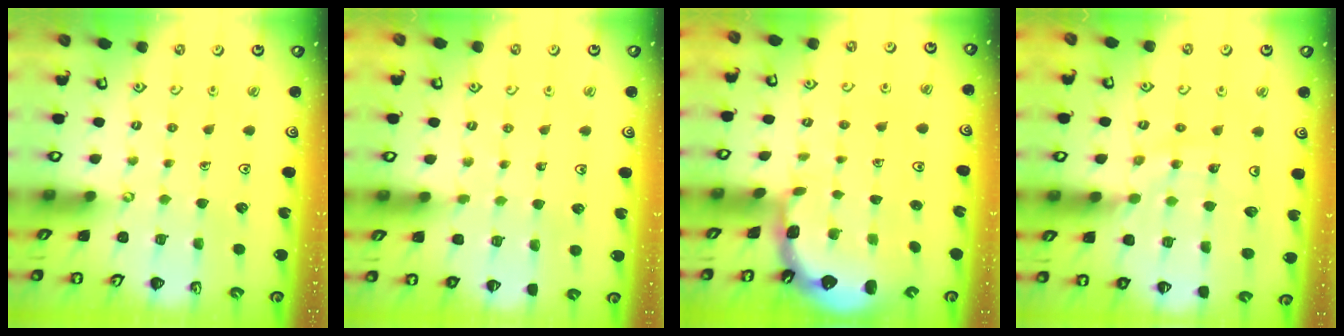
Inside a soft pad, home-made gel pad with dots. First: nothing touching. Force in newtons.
{"total": 3.6, "press": 3.5, "slide": 0.6}
{"total": 1.2, "press": 1.2, "slide": 0.1}
{"total": 12.6, "press": 12.5, "slide": 1.5}